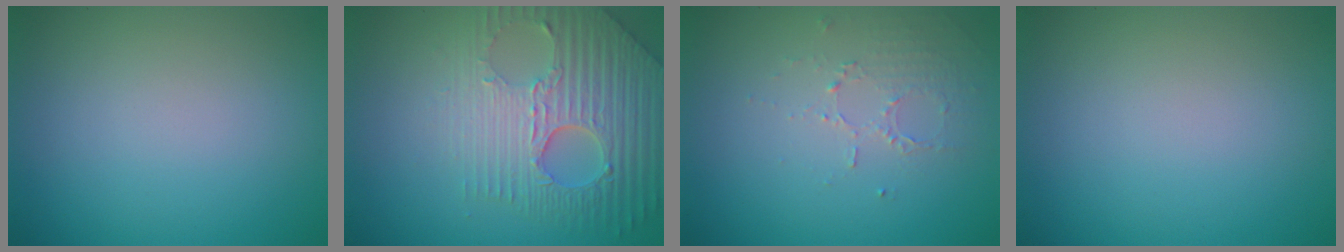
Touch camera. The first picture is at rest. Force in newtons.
{"total": 7.8, "press": 5.6, "slide": 5.4}
{"total": 1.4, "press": 0.8, "slide": 1.2}
{"total": 0.0}